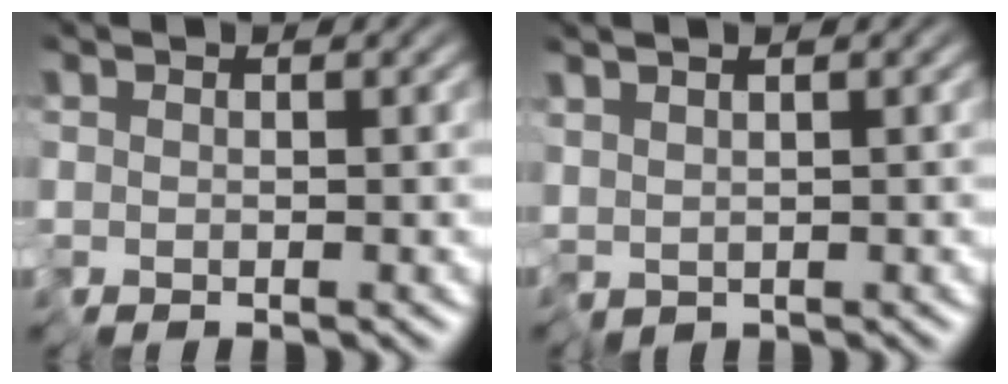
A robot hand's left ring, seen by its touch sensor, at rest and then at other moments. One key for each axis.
{"total": 1.2, "fx": 1.0, "fy": 0.2, "fz": 0.7, "tx": -0.024, "ty": 0.000, "tz": 0.022}